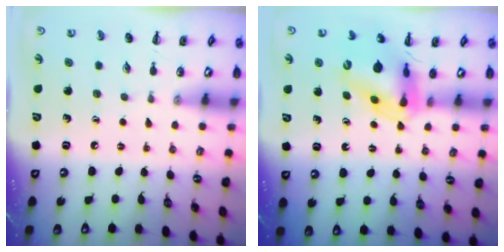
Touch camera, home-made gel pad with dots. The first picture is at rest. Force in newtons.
{"total": 12.1, "press": 11.6, "slide": 3.5}